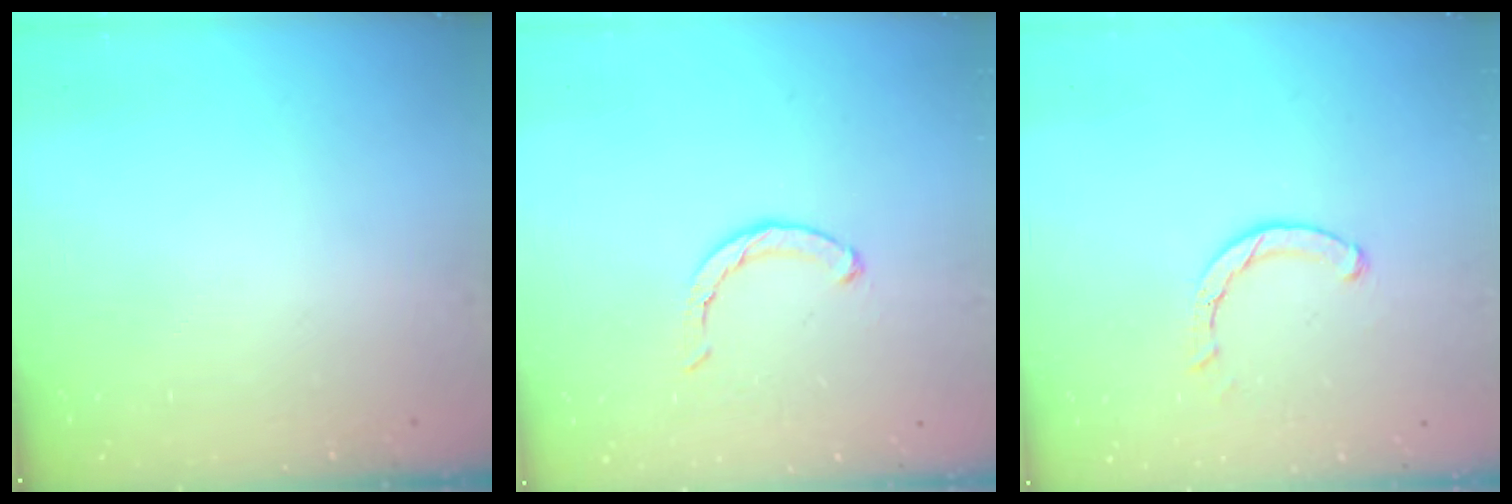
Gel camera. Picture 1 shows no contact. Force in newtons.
{"total": 2.7, "press": 2.7, "slide": 0.4}
{"total": 2.0, "press": 2.0, "slide": 0.2}